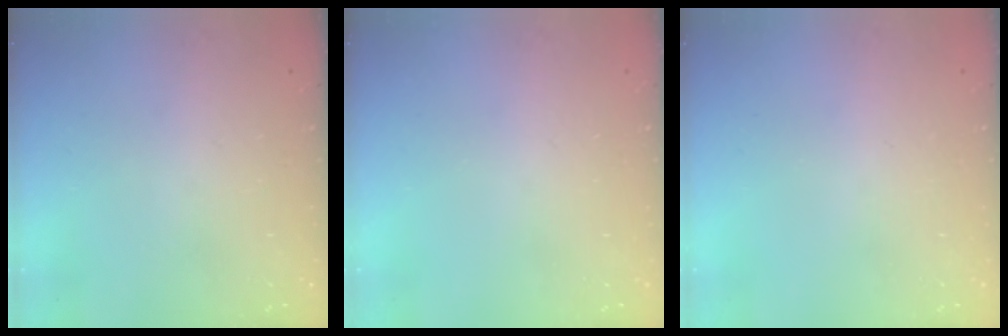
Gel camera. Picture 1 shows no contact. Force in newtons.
{"total": 0.0}
{"total": 0.0}